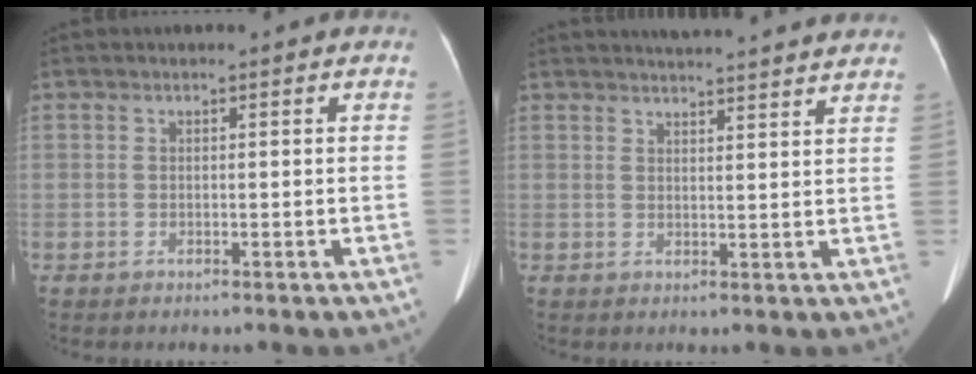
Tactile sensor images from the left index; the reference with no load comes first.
{"total": 13.7, "force": [12.8, 0.8, 4.8], "torque": [-0.061, 0.015, 0.151]}